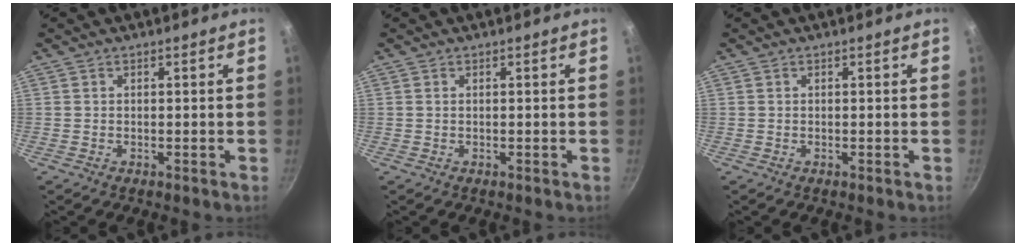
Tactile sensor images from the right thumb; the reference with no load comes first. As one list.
[{"total": 0.0}, {"total": 0.0}]